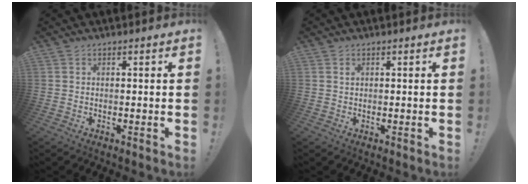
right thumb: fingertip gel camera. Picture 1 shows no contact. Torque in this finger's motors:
{"motor_torque": [0.20, 0.39, -0.19, -0.16, -0.07]}